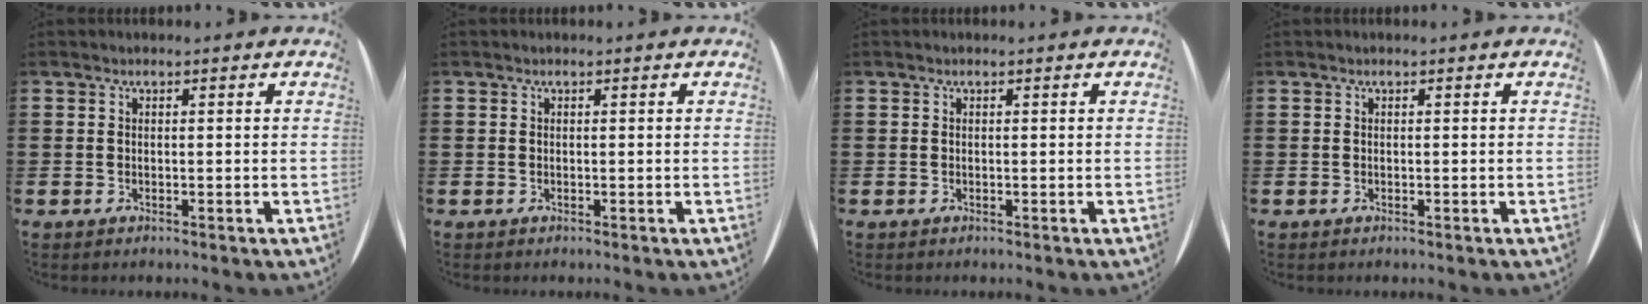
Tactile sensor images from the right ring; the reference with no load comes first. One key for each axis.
{"total": 0.0}
{"total": 0.0}
{"total": 0.0}